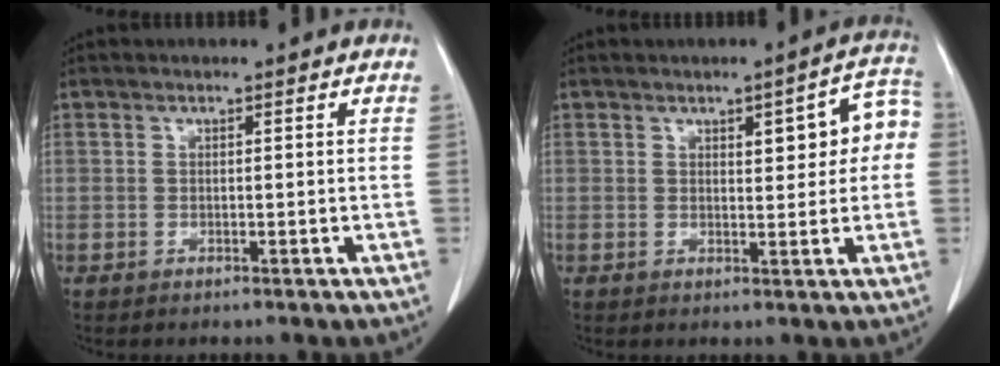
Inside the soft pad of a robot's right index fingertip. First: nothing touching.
{"total": 6.9, "force": [1.5, 2.3, 6.3], "torque": [-0.073, 0.024, 0.016]}